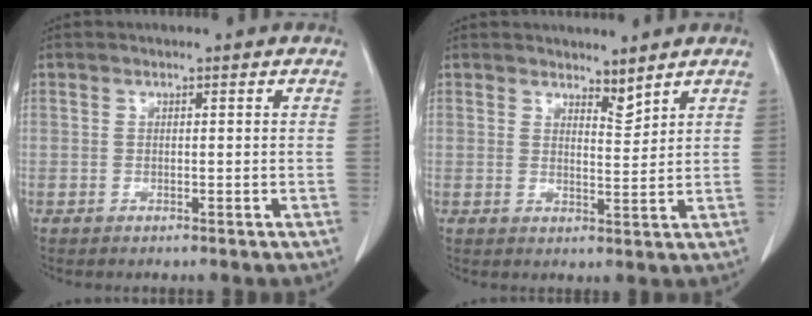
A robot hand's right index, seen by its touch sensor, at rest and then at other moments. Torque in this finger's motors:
{"motor_torque": [-0.07, 0.13, -0.02, -0.01]}